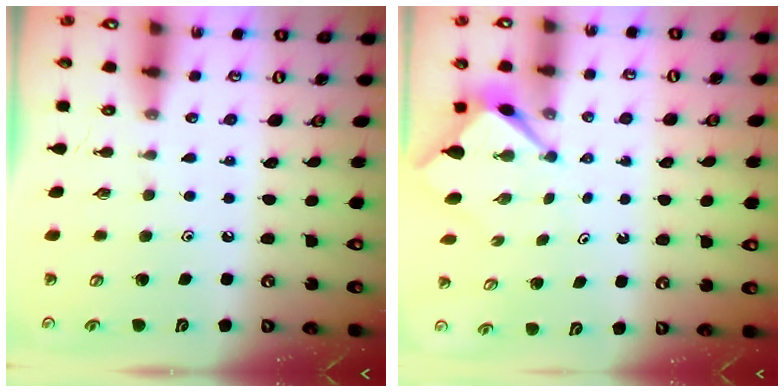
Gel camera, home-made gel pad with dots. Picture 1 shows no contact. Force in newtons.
{"total": 3.0, "press": 3.0, "slide": 0.2}